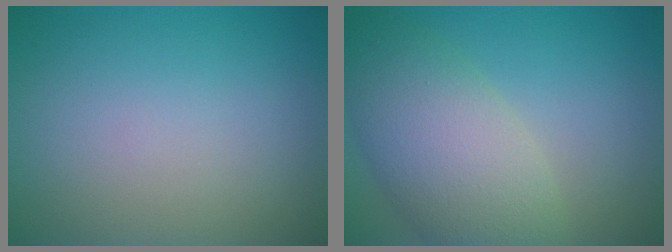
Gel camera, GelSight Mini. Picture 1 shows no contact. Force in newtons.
{"total": 6.9, "press": 6.9, "slide": 0.4}